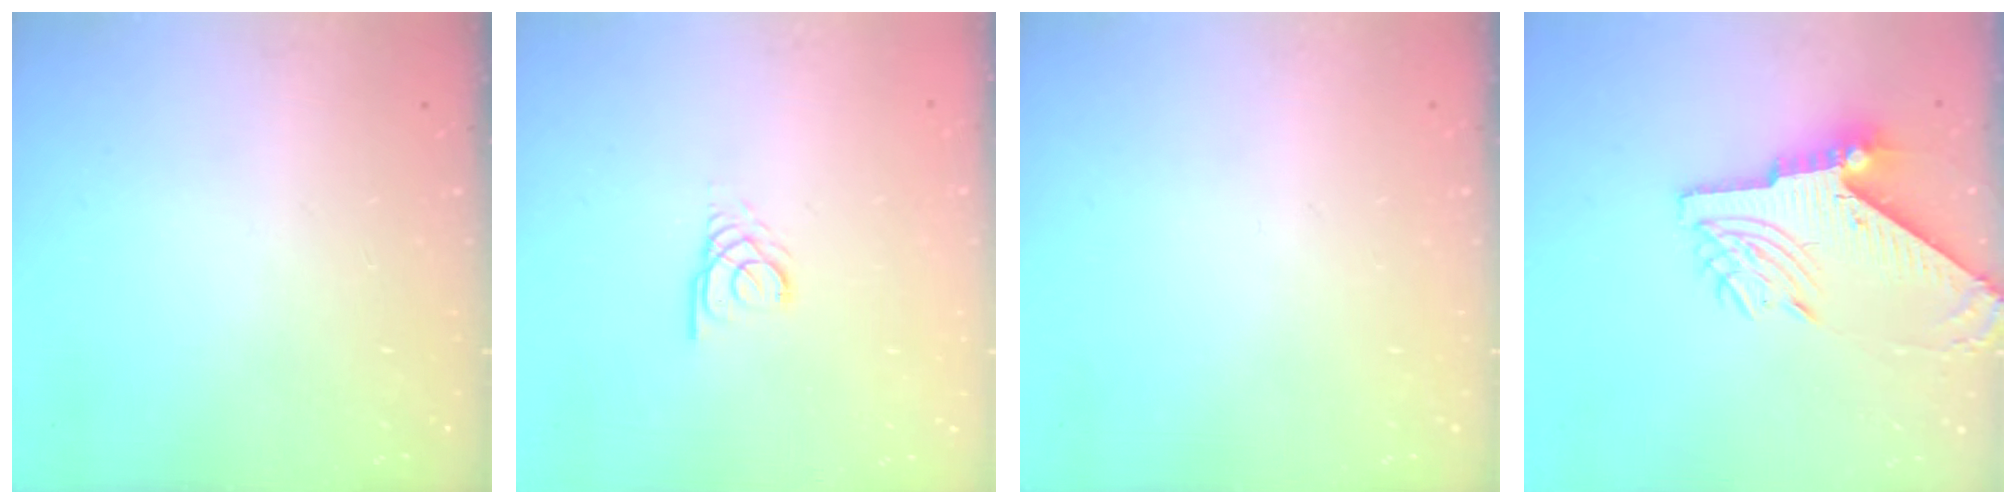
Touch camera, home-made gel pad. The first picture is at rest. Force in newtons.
{"total": 2.2, "press": 2.2, "slide": 0.2}
{"total": 0.0}
{"total": 12.0, "press": 11.9, "slide": 1.4}